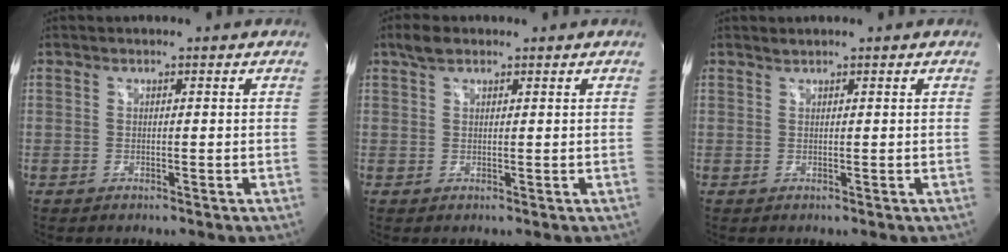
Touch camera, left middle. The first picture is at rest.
{"total": 2.4, "force": [1.8, 1.1, 1.2], "torque": [-0.032, 0.010, 0.035]}
{"total": 0.6, "force": [0.6, -0.2, 0.0], "torque": [-0.008, 0.000, 0.014]}